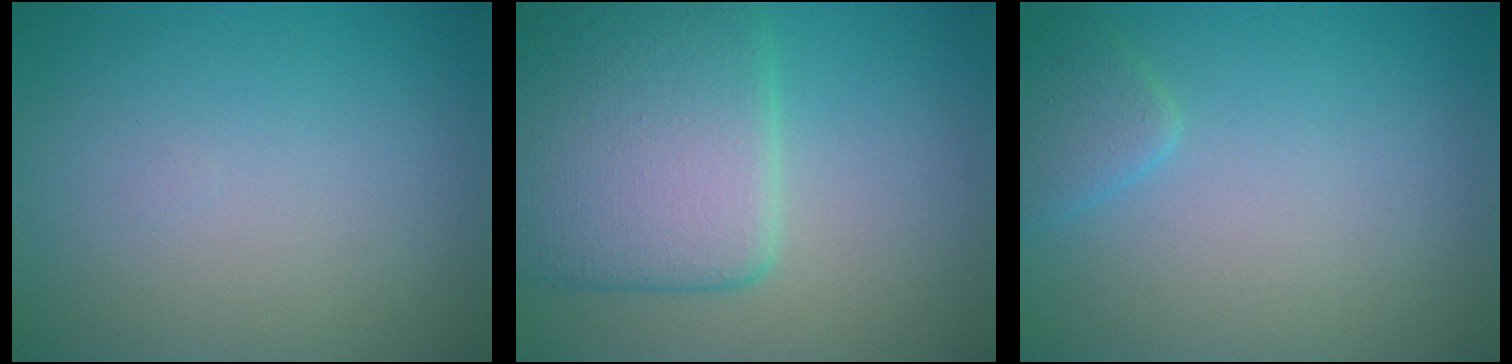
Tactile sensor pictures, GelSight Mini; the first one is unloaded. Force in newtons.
{"total": 8.6, "press": 8.6, "slide": 0.6}
{"total": 1.8, "press": 1.8, "slide": 0.1}